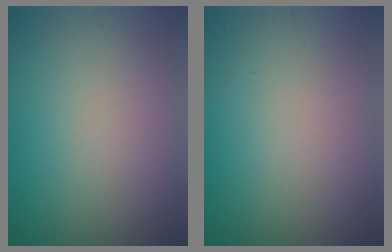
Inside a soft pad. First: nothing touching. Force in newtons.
{"total": 0.0}